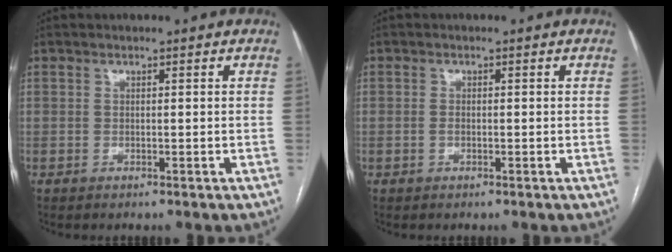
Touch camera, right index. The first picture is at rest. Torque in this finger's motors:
{"motor_torque": [-0.15, -0.02, -0.10, -0.01]}